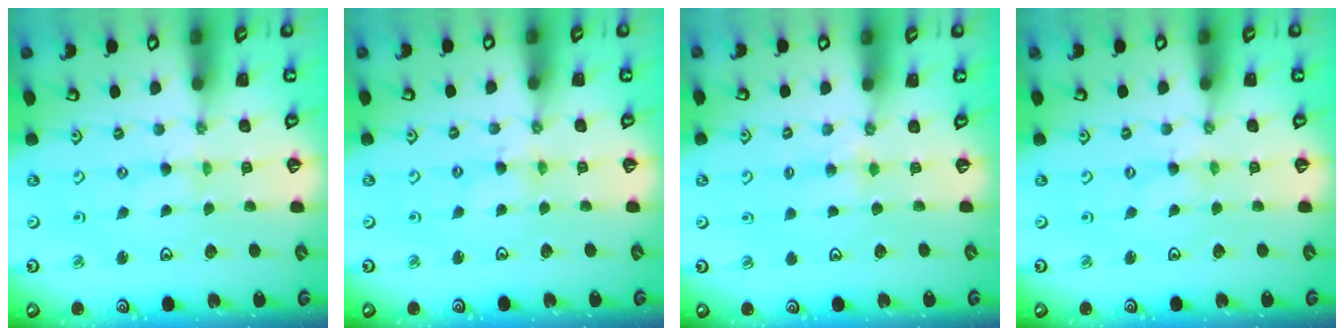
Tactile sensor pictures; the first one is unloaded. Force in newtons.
{"total": 4.1, "press": 4.1, "slide": 0.4}
{"total": 4.5, "press": 4.5, "slide": 0.7}
{"total": 0.0}